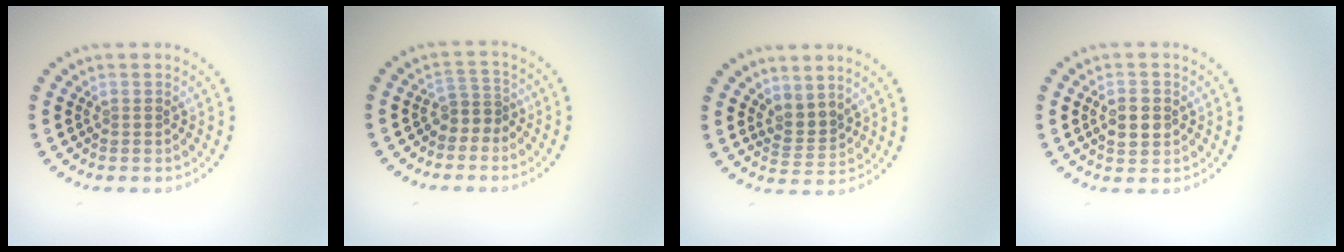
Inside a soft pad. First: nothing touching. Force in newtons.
{"total": 1.9, "press": 1.4, "slide": 1.4}
{"total": 2.2, "press": 1.5, "slide": 1.6}
{"total": 2.3, "press": 2.3, "slide": 0.2}